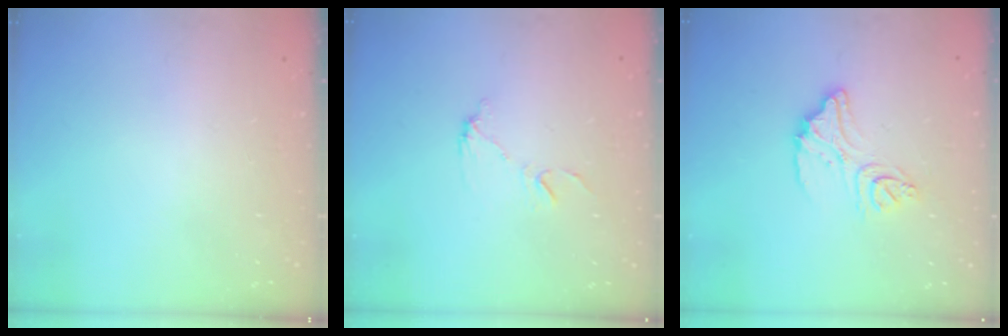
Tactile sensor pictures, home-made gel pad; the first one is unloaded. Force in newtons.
{"total": 6.1, "press": 6.1, "slide": 0.4}
{"total": 12.9, "press": 12.9, "slide": 1.0}